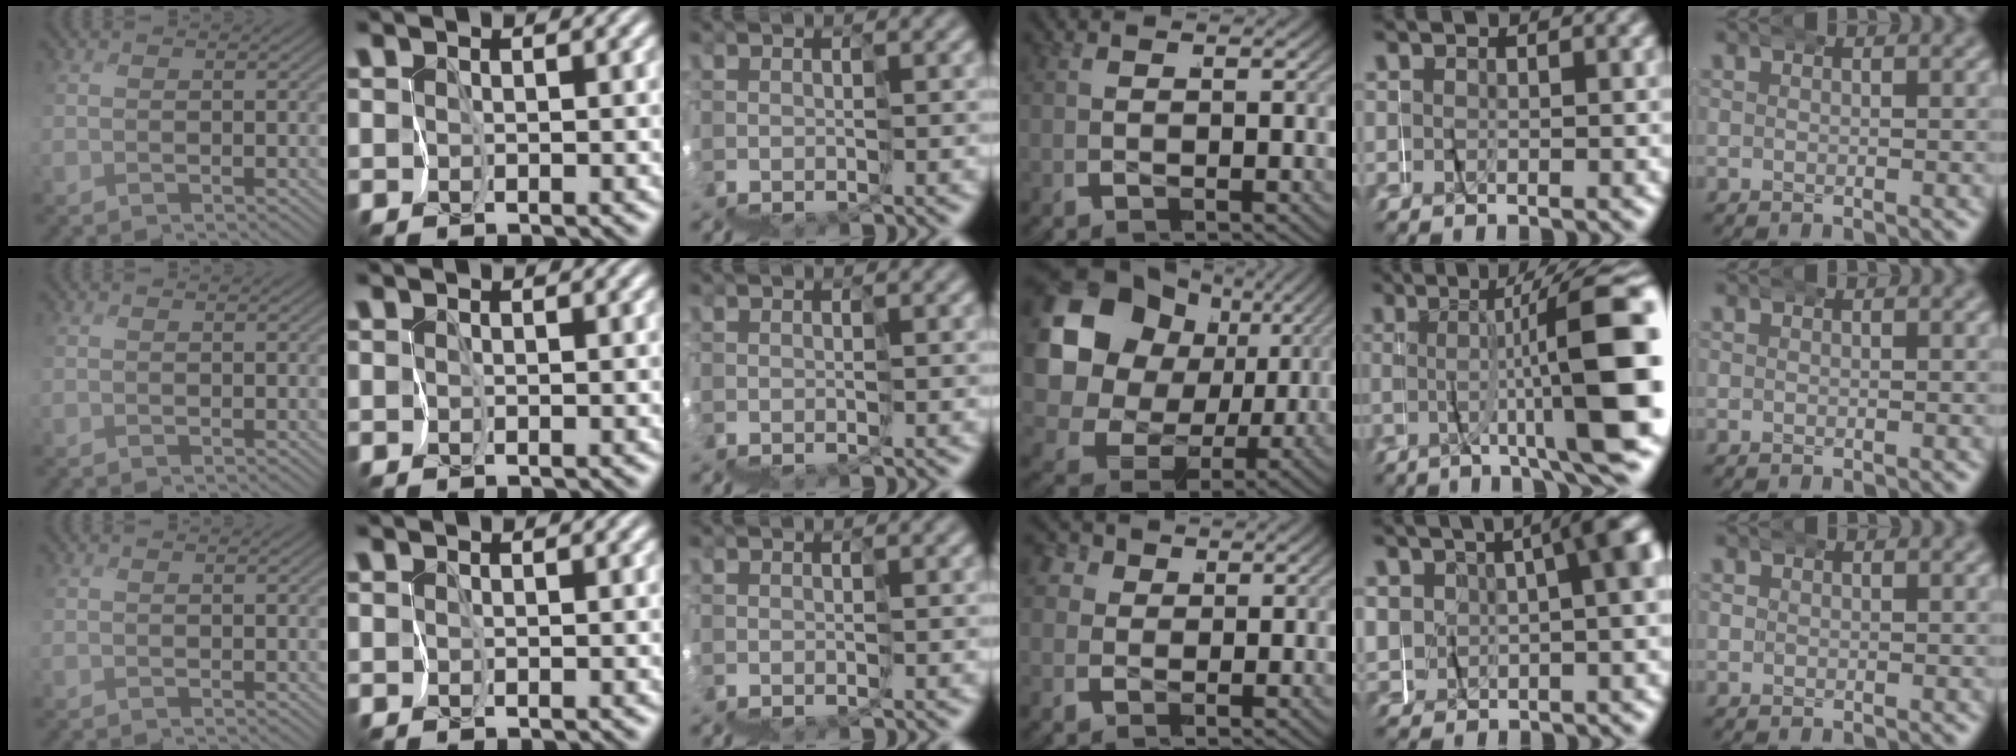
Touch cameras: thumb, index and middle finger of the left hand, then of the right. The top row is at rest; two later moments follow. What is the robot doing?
{"motion": "wrap", "object": "napkin"}